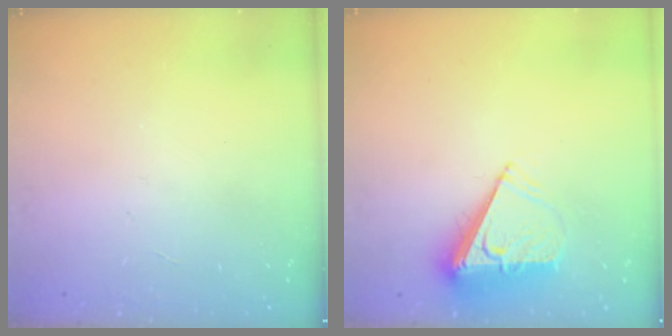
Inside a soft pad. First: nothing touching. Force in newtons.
{"total": 8.3, "press": 8.3, "slide": 0.2}